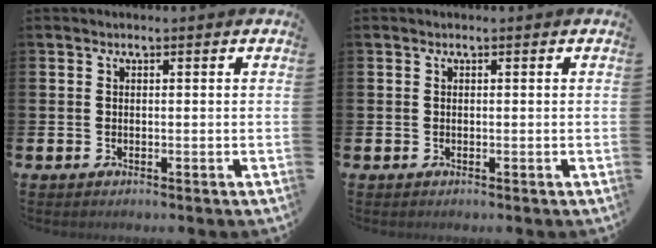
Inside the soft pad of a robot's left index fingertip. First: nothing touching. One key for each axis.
{"total": 0.0}